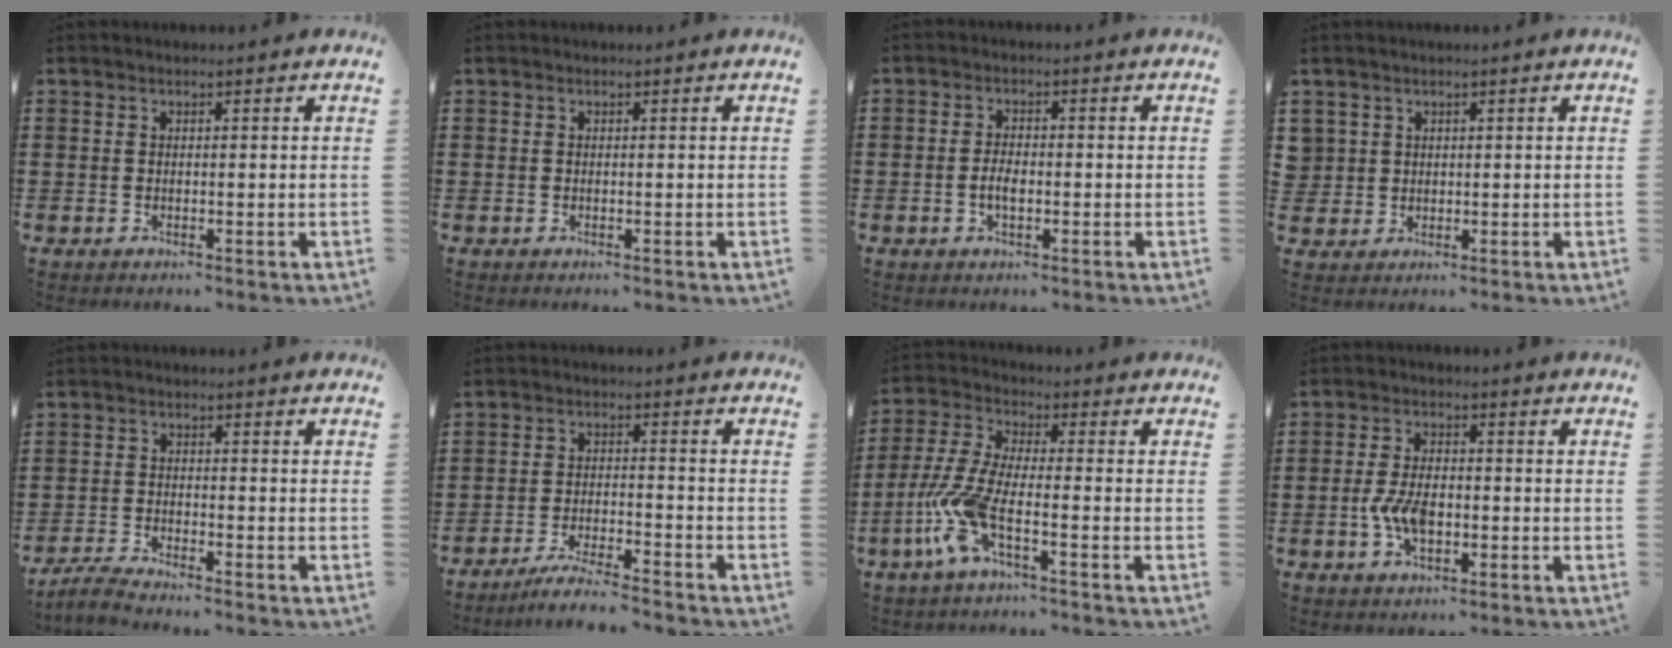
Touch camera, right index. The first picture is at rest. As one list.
[{"total": 0.0}, {"total": 2.9, "force": [-0.7, 1.3, 2.5], "torque": [-0.061, -0.003, -0.017]}, {"total": 2.2, "force": [0.9, 2.0, 0.0], "torque": [-0.011, 0.010, 0.016]}, {"total": 2.9, "force": [-2.8, -0.2, 0.8], "torque": [-0.023, -0.001, -0.059]}, {"total": 4.7, "force": [-4.5, -0.3, 1.6], "torque": [-0.035, -0.006, -0.088]}, {"total": 8.2, "force": [-3.7, 2.4, 6.8], "torque": [-0.188, -0.018, -0.079]}, {"total": 5.6, "force": [-1.3, 2.8, 4.7], "torque": [-0.105, -0.003, -0.024]}]